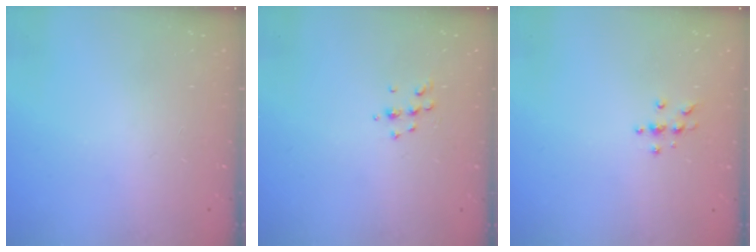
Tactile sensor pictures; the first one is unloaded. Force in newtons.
{"total": 4.7, "press": 4.6, "slide": 0.8}
{"total": 3.8, "press": 3.7, "slide": 0.5}